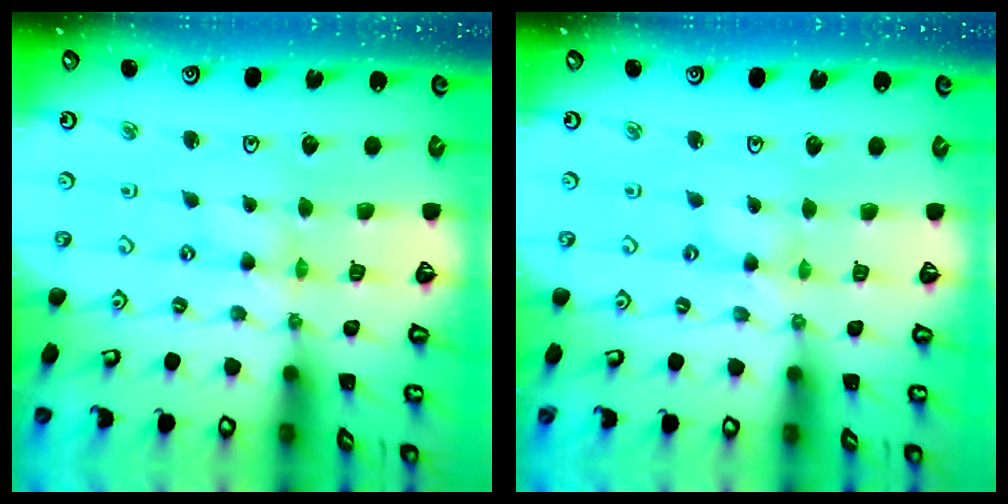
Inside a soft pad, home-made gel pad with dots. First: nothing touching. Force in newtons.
{"total": 0.0}